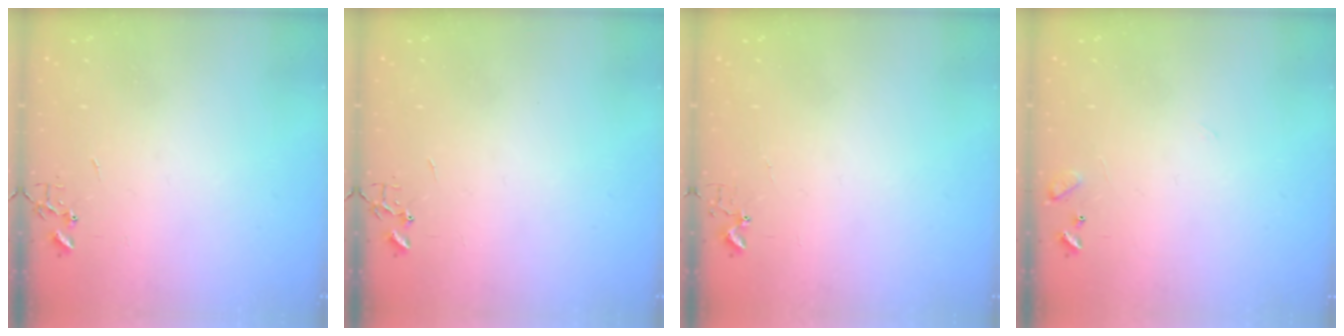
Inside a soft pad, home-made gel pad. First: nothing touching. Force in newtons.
{"total": 0.0}
{"total": 4.2, "press": 4.2, "slide": 0.4}
{"total": 8.4, "press": 8.4, "slide": 0.5}